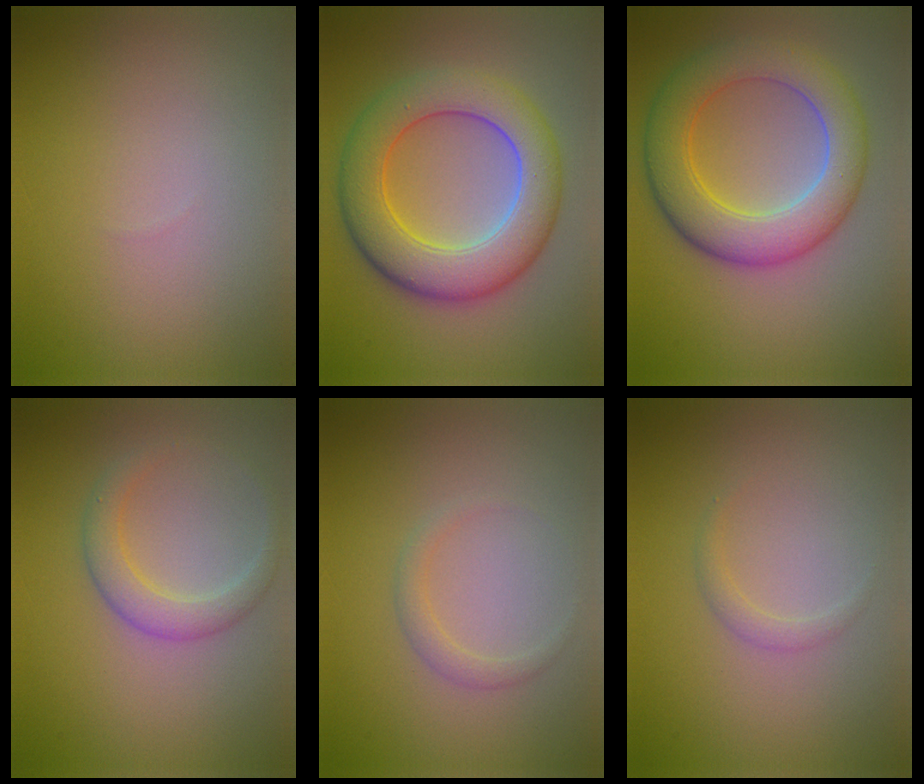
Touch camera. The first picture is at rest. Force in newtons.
{"total": 8.4, "press": 8.4, "slide": 0.1}
{"total": 7.5, "press": 7.4, "slide": 0.5}
{"total": 2.5, "press": 2.5, "slide": 0.1}
{"total": 1.1, "press": 1.1, "slide": 0.1}
{"total": 0.9, "press": 0.9, "slide": 0.1}